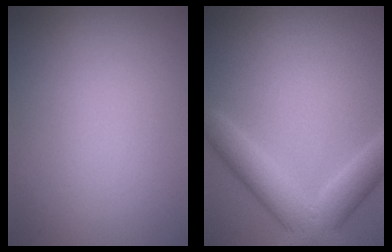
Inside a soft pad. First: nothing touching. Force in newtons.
{"total": 5.6, "press": 5.6, "slide": 0.3}